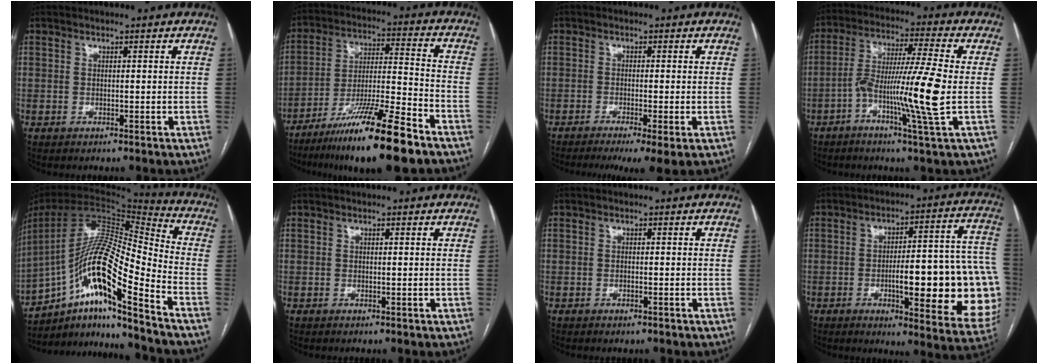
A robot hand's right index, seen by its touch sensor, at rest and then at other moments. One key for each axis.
{"total": 17.6, "fx": -12.2, "fy": 0.1, "fz": 12.6, "tx": -0.217, "ty": -0.029, "tz": -0.214}
{"total": 6.6, "fx": -4.2, "fy": 0.3, "fz": 5.2, "tx": -0.074, "ty": -0.013, "tz": -0.067}
{"total": 12.4, "fx": -2.9, "fy": -1.1, "fz": 12.0, "tx": -0.227, "ty": 0.001, "tz": -0.058}
{"total": 19.7, "fx": -11.5, "fy": 1.6, "fz": 15.9, "tx": -0.305, "ty": 0.007, "tz": -0.206}
{"total": 0.0}
{"total": 0.6, "fx": -0.4, "fy": 0.2, "fz": 0.4, "tx": -0.010, "ty": -0.001, "tz": -0.004}
{"total": 22.6, "fx": -3.9, "fy": 4.6, "fz": 21.8, "tx": -0.200, "ty": 0.025, "tz": -0.034}